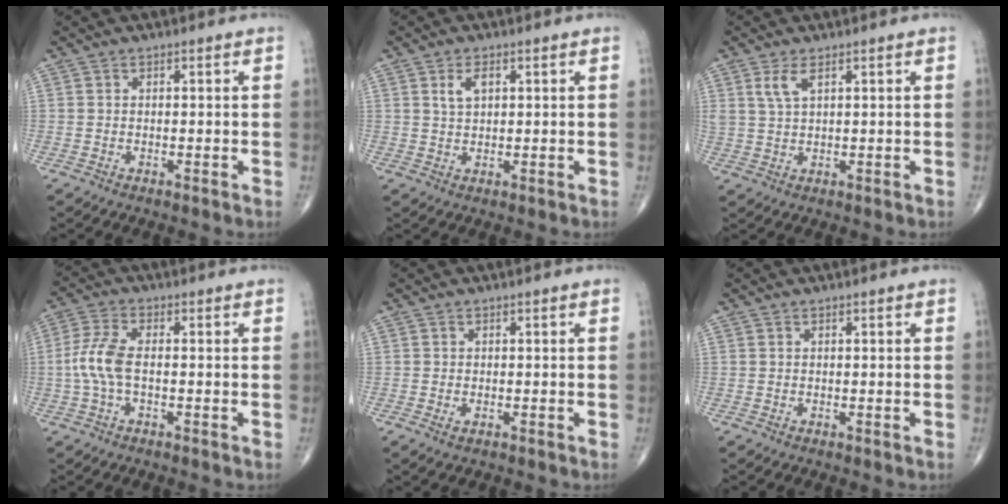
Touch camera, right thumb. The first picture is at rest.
{"total": 3.1, "force": [1.2, 1.6, 2.3], "torque": [-0.042, -0.001, 0.025]}
{"total": 3.3, "force": [1.7, 1.2, 2.6], "torque": [-0.056, -0.004, 0.043]}
{"total": 6.5, "force": [-0.8, 2.7, 5.8], "torque": [-0.150, 0.013, -0.020]}
{"total": 1.2, "force": [-0.5, 0.7, 0.9], "torque": [-0.021, 0.000, -0.007]}
{"total": 0.0}